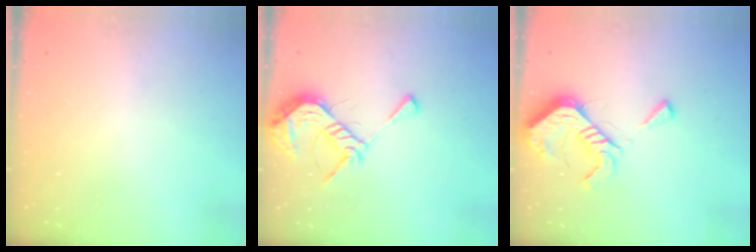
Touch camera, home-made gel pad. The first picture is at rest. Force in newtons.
{"total": 9.4, "press": 9.4, "slide": 0.2}
{"total": 12.3, "press": 12.2, "slide": 1.5}